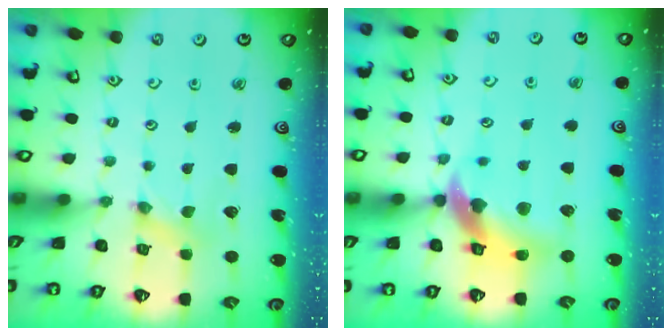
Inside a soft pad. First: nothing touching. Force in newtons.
{"total": 12.9, "press": 12.8, "slide": 1.8}